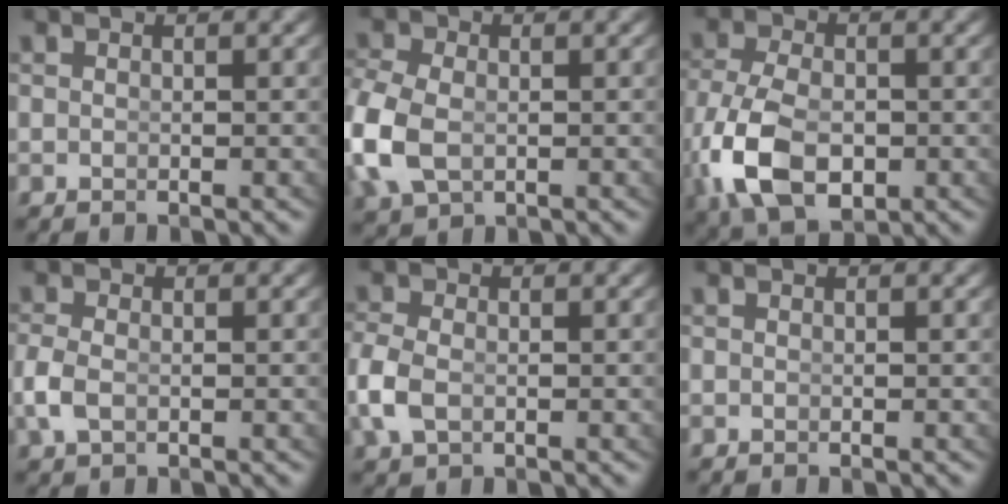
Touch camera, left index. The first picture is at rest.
{"total": 4.4, "force": [-0.7, 3.4, 2.7], "torque": [-0.092, -0.026, 0.005]}
{"total": 8.5, "force": [-2.1, 5.8, 5.8], "torque": [-0.150, -0.046, -0.007]}
{"total": 1.8, "force": [-0.6, 1.1, 1.3], "torque": [-0.044, -0.014, 0.000]}
{"total": 2.5, "force": [-0.7, 1.8, 1.6], "torque": [-0.058, -0.017, 0.000]}
{"total": 0.0}